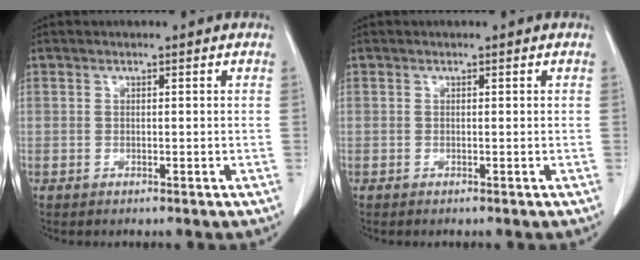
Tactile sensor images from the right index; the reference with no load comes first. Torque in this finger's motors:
{"motor_torque": [0.07, -0.05, -0.03, 0.01]}